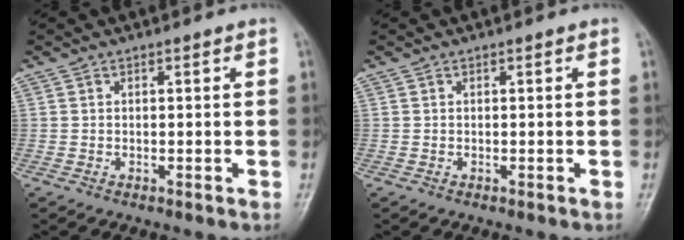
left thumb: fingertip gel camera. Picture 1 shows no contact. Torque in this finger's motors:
{"motor_torque": [0.00, 0.00, 0.00, 0.00, 0.00]}